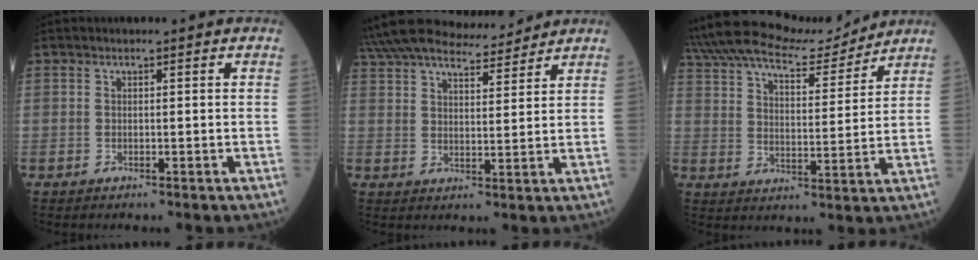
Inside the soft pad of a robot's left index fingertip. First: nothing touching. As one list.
[{"total": 15.0, "force": [13.8, 2.6, 5.3], "torque": [-0.097, 0.024, 0.222]}, {"total": 16.3, "force": [14.5, 3.8, 6.4], "torque": [-0.127, 0.024, 0.235]}]